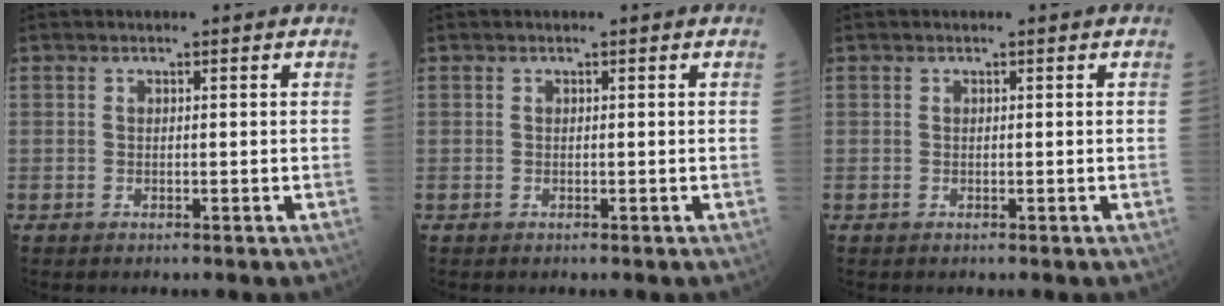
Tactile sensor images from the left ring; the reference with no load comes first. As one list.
[{"total": 0.0}, {"total": 0.0}]